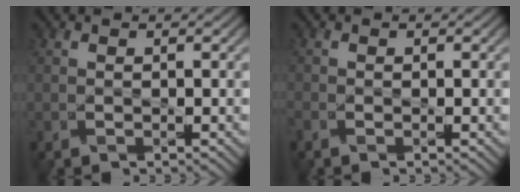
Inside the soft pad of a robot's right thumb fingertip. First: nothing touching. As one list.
[{"total": 1.0, "force": [-0.8, 0.4, 0.4], "torque": [-0.015, -0.006, -0.018]}]